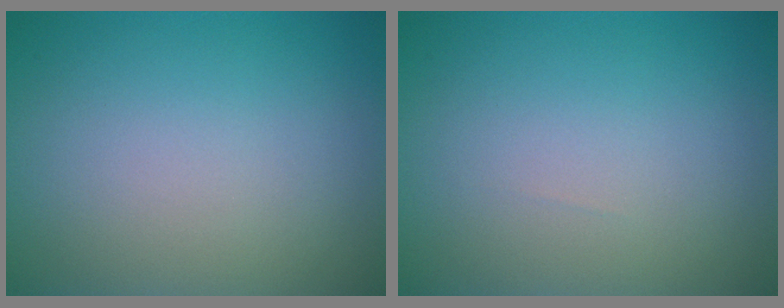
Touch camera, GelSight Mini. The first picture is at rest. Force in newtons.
{"total": 0.0}